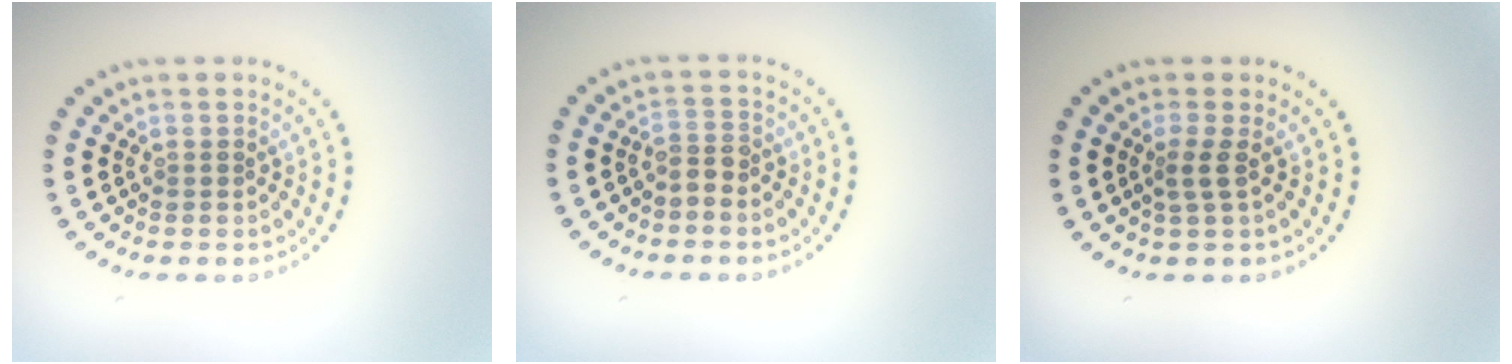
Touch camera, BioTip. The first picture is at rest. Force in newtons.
{"total": 1.9, "press": 1.5, "slide": 1.2}
{"total": 1.7, "press": 1.2, "slide": 1.2}